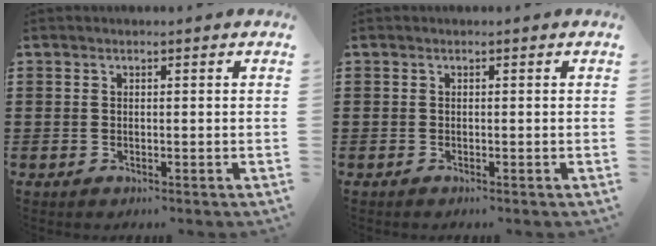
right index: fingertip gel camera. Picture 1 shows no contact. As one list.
[{"total": 0.0}]